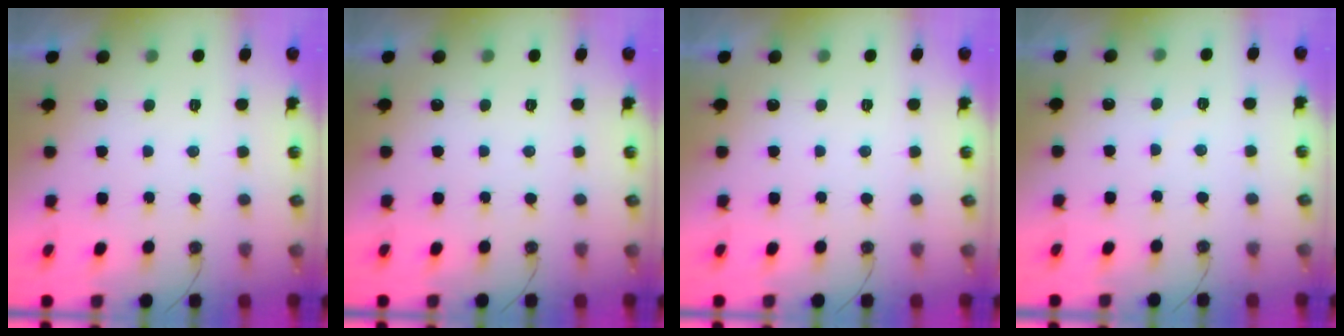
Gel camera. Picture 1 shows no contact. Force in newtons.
{"total": 0.0}
{"total": 0.0}
{"total": 2.4, "press": 2.4, "slide": 0.4}